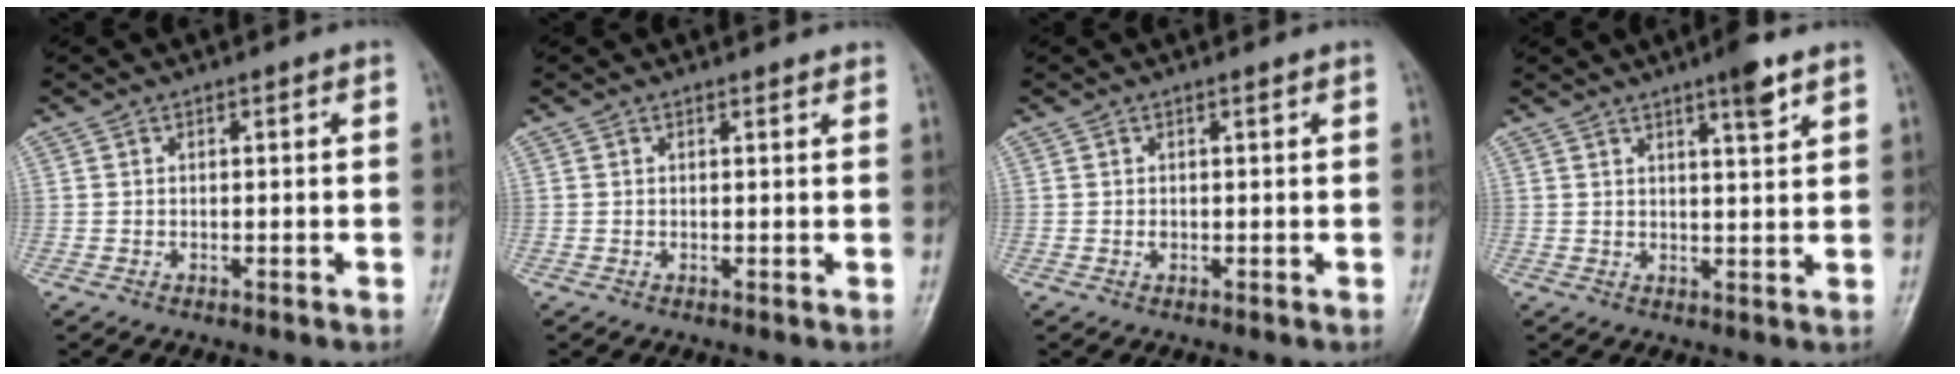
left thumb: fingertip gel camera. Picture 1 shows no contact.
{"total": 1.2, "force": [1.1, 0.3, 0.3], "torque": [-0.002, -0.004, 0.011]}
{"total": 0.7, "force": [0.3, 0.3, 0.5], "torque": [-0.006, 0.000, 0.005]}
{"total": 5.0, "force": [3.3, 0.7, 3.8], "torque": [-0.051, -0.020, 0.047]}